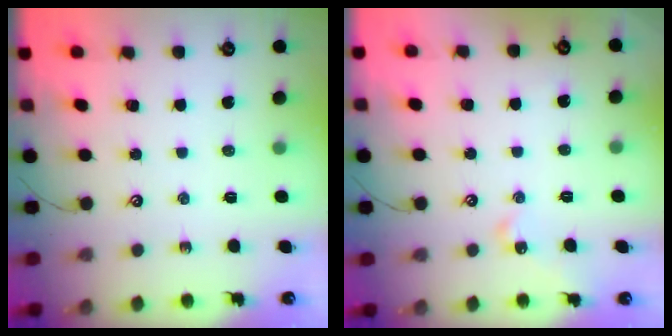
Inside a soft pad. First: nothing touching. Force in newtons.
{"total": 2.0, "press": 1.9, "slide": 0.5}